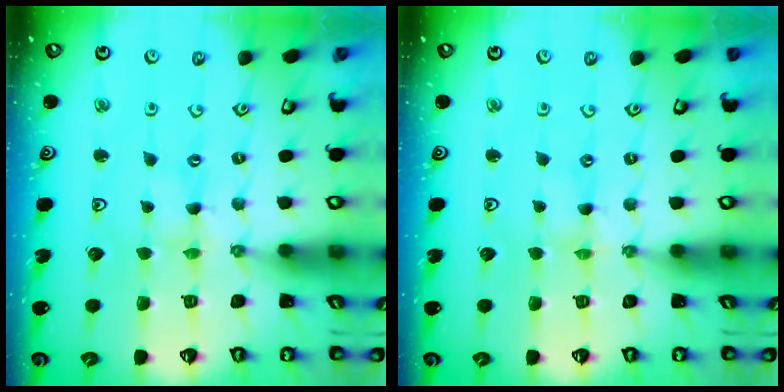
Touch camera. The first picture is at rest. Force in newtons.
{"total": 0.0}